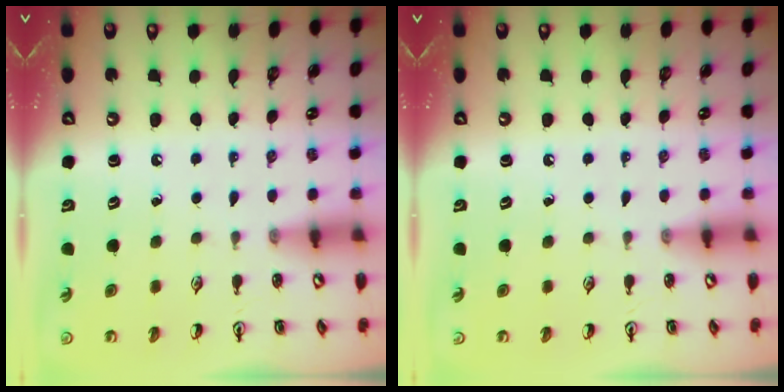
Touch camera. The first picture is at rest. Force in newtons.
{"total": 0.0}